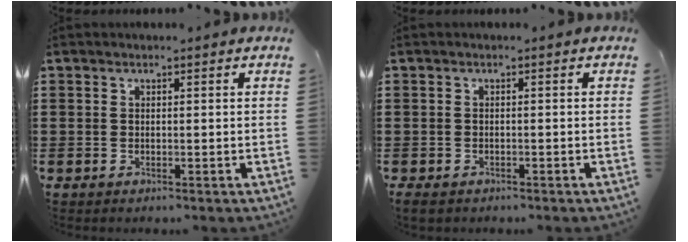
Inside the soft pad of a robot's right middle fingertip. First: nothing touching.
{"total": 0.9, "force": [-0.8, 0.4, 0.2], "torque": [-0.007, -0.001, -0.017]}